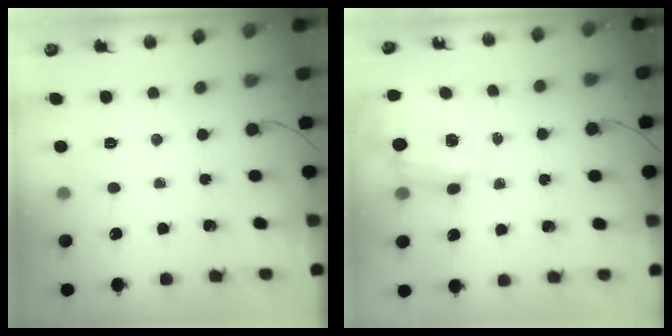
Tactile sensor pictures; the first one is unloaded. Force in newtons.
{"total": 2.9, "press": 2.7, "slide": 1.0}